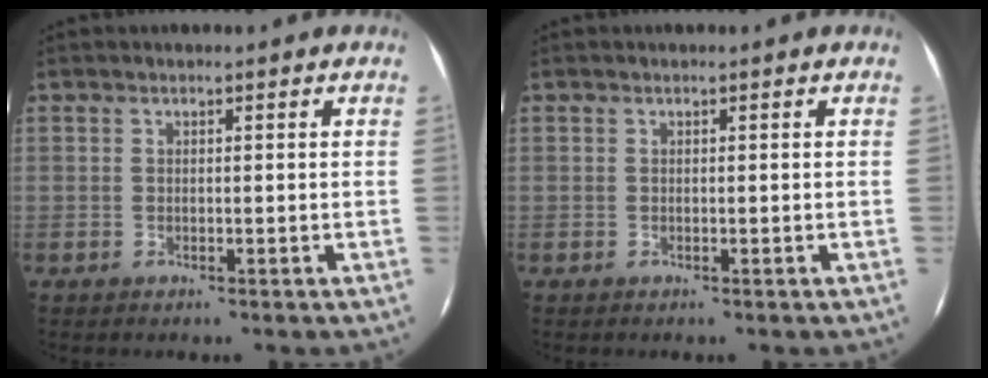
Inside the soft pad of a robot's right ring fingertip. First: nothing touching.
{"total": 0.0}